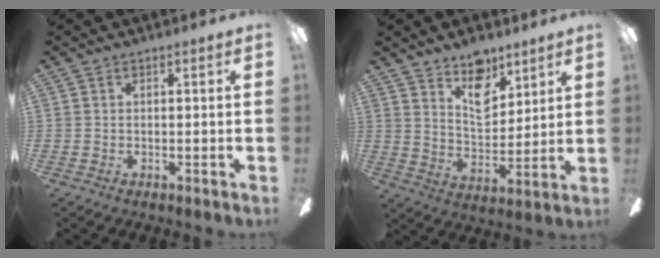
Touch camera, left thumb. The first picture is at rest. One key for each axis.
{"total": 11.0, "fx": 8.0, "fy": 5.6, "fz": 5.0, "tx": -0.066, "ty": -0.046, "tz": 0.145}